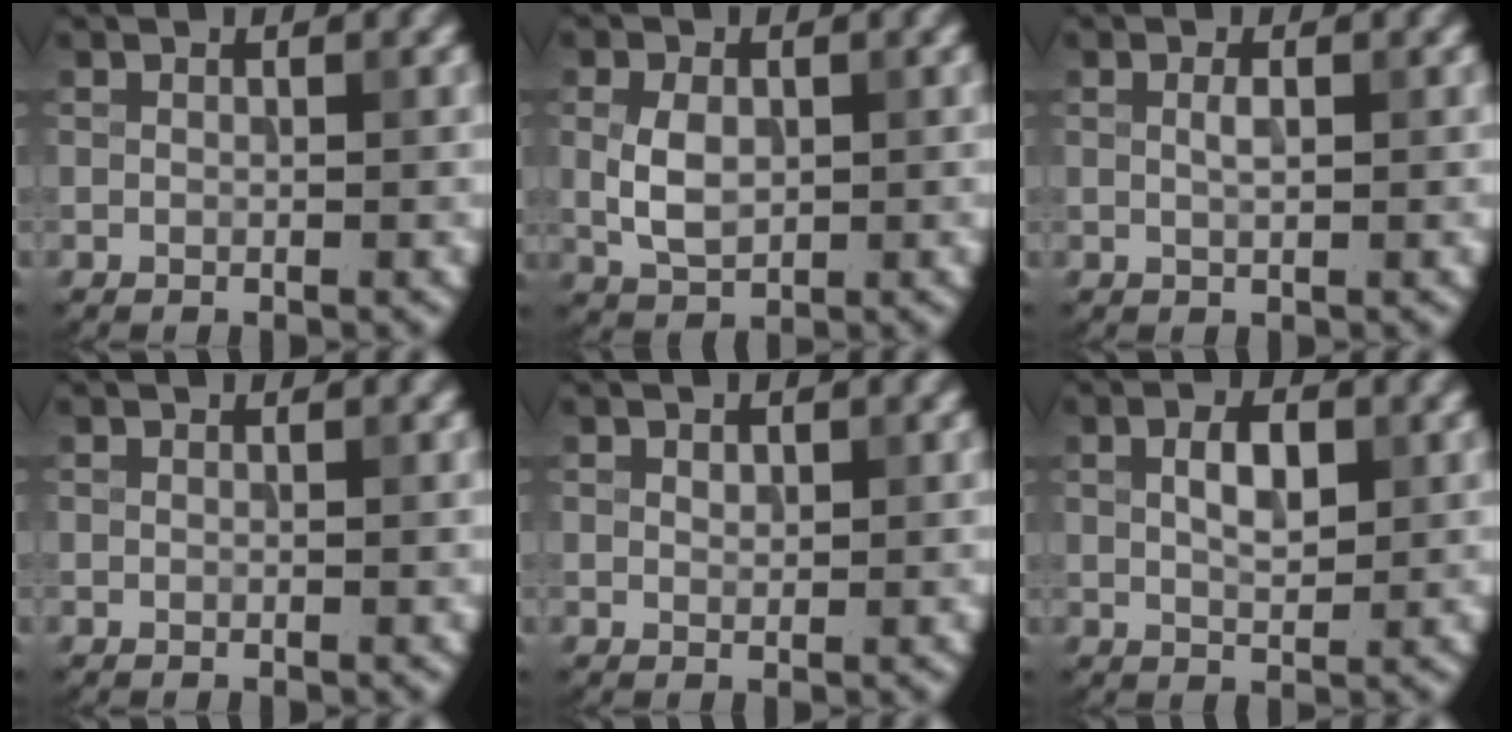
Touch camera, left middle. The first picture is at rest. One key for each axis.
{"total": 3.4, "fx": 0.1, "fy": 2.3, "fz": 2.5, "tx": -0.056, "ty": 0.001, "tz": 0.004}
{"total": 1.1, "fx": 0.2, "fy": 0.3, "fz": 1.0, "tx": -0.020, "ty": 0.002, "tz": 0.004}
{"total": 0.0}
{"total": 0.8, "fx": 0.4, "fy": 0.5, "fz": 0.4, "tx": -0.009, "ty": -0.001, "tz": 0.008}
{"total": 3.1, "fx": 0.8, "fy": 1.6, "fz": 2.6, "tx": -0.050, "ty": 0.003, "tz": 0.015}